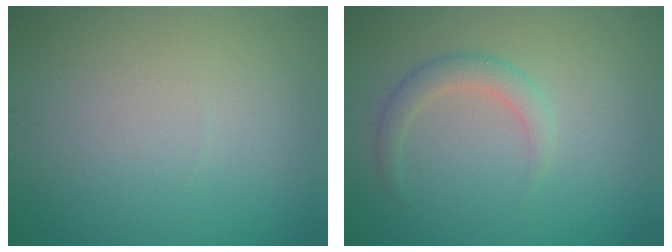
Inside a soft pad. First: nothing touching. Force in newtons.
{"total": 2.1, "press": 2.0, "slide": 0.2}